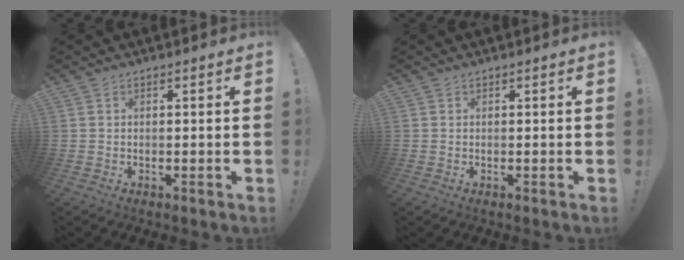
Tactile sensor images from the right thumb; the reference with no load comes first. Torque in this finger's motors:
{"motor_torque": [-0.54, -0.32, -0.24, 0.06, 0.04]}